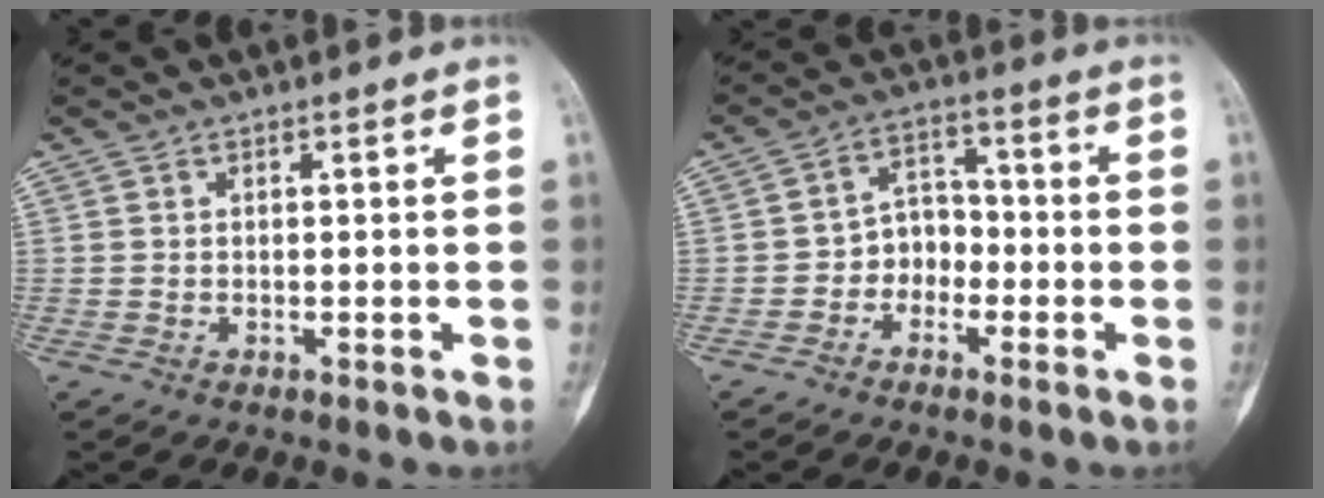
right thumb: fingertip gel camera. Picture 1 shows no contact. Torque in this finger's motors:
{"motor_torque": [0.10, 0.07, 0.20, -0.36, -0.04]}